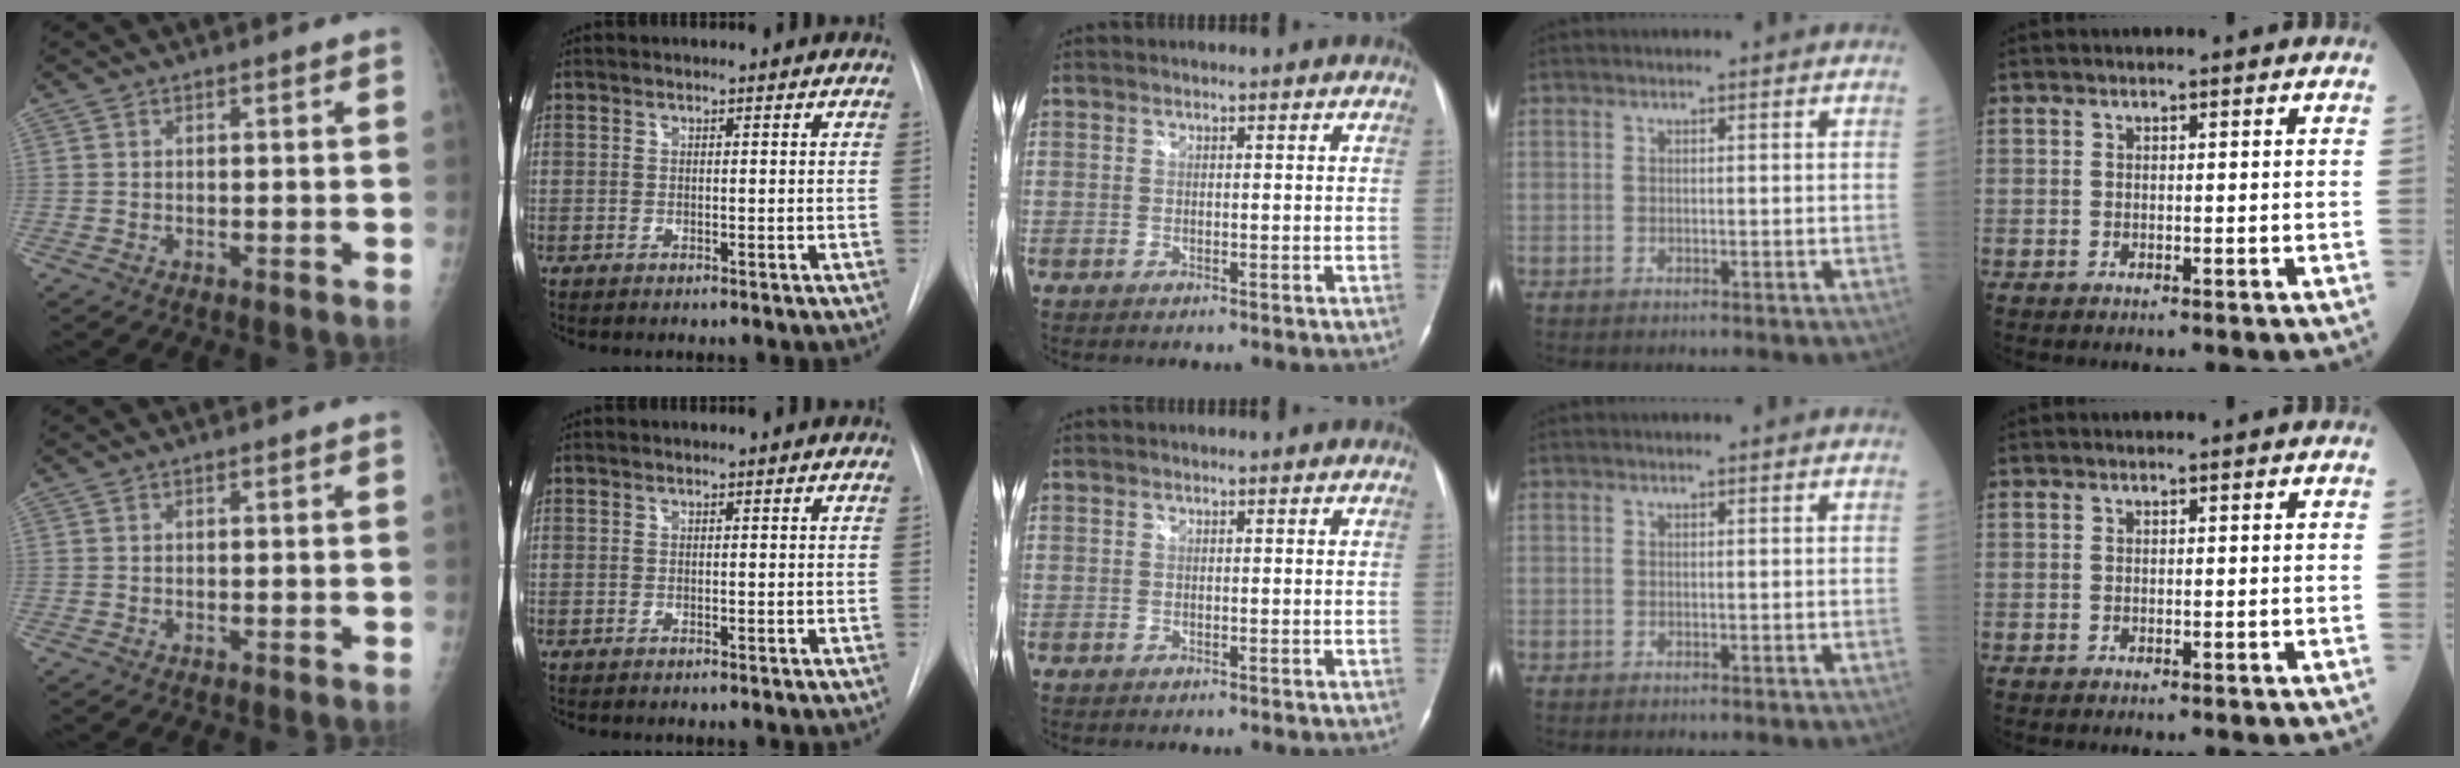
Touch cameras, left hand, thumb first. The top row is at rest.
{}